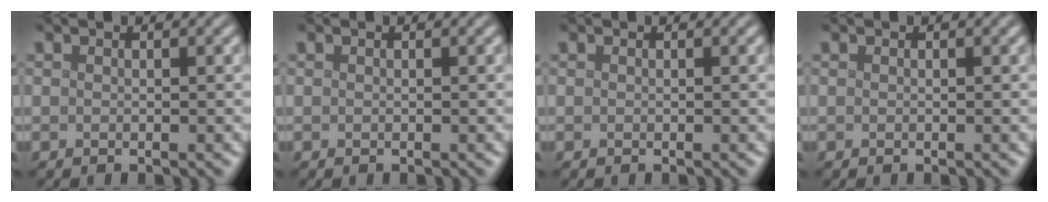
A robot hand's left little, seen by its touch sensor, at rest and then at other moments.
{"total": 0.0}
{"total": 0.0}
{"total": 0.0}